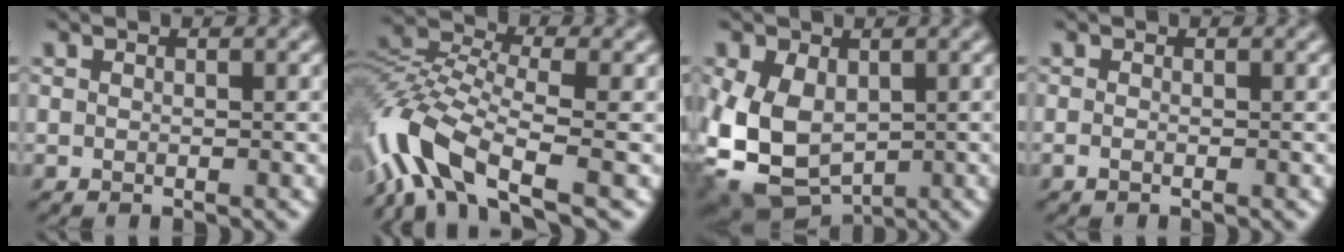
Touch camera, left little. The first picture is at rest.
{"total": 8.8, "force": [-4.9, 3.5, 6.5], "torque": [-0.142, 0.013, -0.111]}
{"total": 9.4, "force": [-0.8, 6.6, 6.6], "torque": [-0.164, -0.024, -0.002]}
{"total": 0.6, "force": [-0.4, 0.2, 0.4], "torque": [-0.011, 0.000, -0.008]}